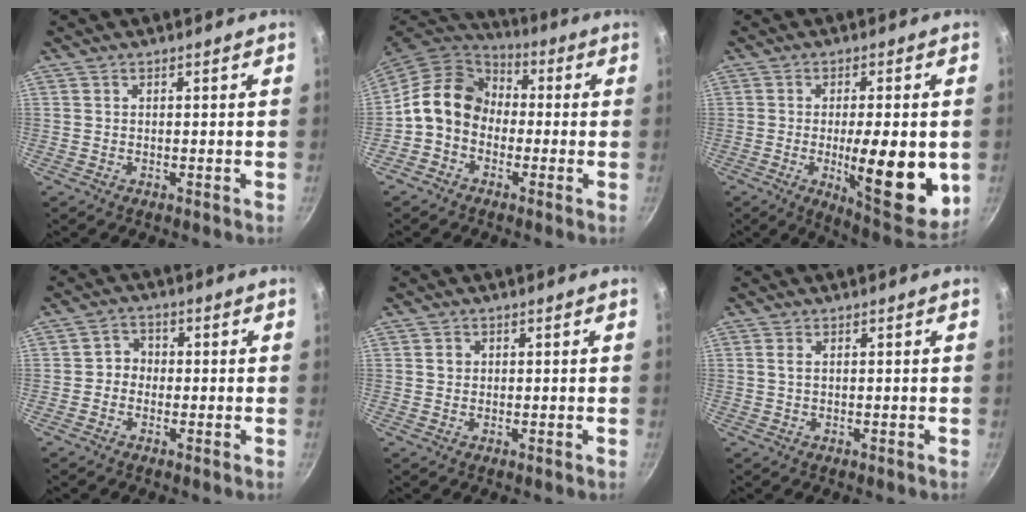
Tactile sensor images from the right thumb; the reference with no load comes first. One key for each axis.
{"total": 12.2, "fx": -0.8, "fy": 10.0, "fz": 7.0, "tx": -0.090, "ty": 0.037, "tz": -0.038}
{"total": 16.8, "fx": -2.6, "fy": 5.0, "fz": 15.9, "tx": -0.200, "ty": -0.013, "tz": -0.030}
{"total": 3.2, "fx": -0.7, "fy": 2.9, "fz": 1.2, "tx": 0.006, "ty": 0.013, "tz": -0.019}
{"total": 1.5, "fx": 0.3, "fy": 1.3, "fz": 0.6, "tx": -0.004, "ty": 0.003, "tz": 0.004}
{"total": 1.2, "fx": 0.3, "fy": 0.7, "fz": 1.0, "tx": -0.019, "ty": 0.001, "tz": 0.005}